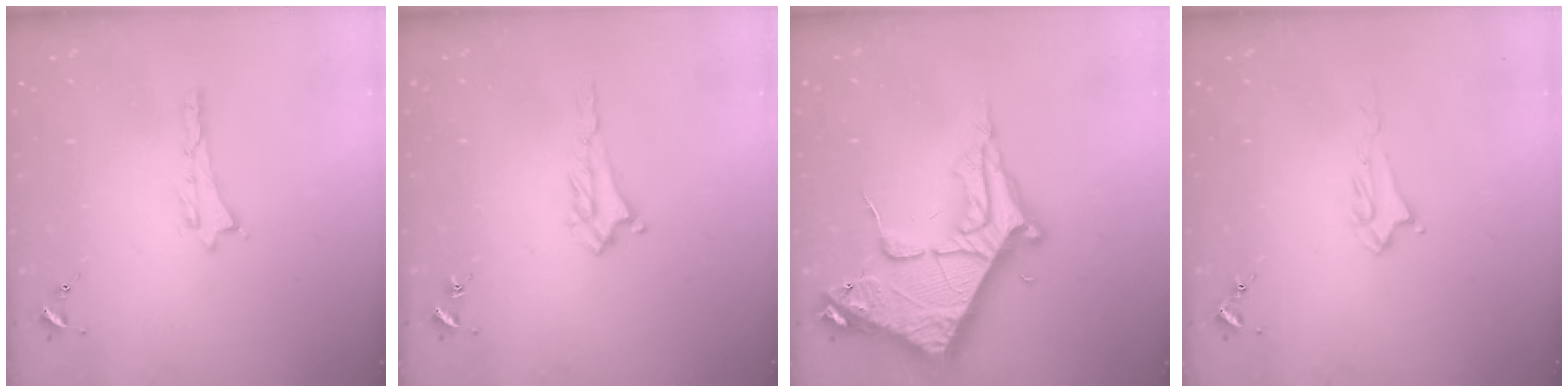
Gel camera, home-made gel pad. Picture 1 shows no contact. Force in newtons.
{"total": 2.0, "press": 2.0, "slide": 0.5}
{"total": 10.6, "press": 10.5, "slide": 1.3}
{"total": 3.2, "press": 3.2, "slide": 0.5}